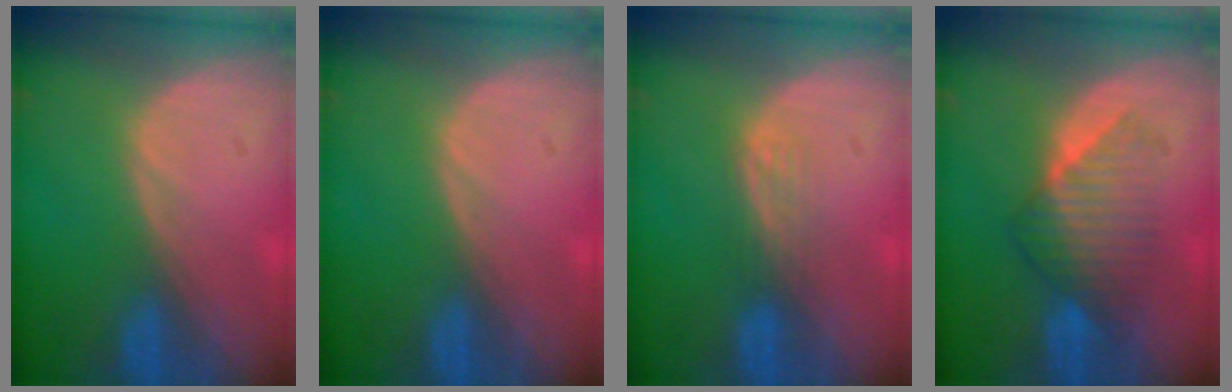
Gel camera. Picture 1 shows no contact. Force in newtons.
{"total": 0.0}
{"total": 2.4, "press": 2.3, "slide": 0.4}
{"total": 6.7, "press": 6.5, "slide": 1.6}